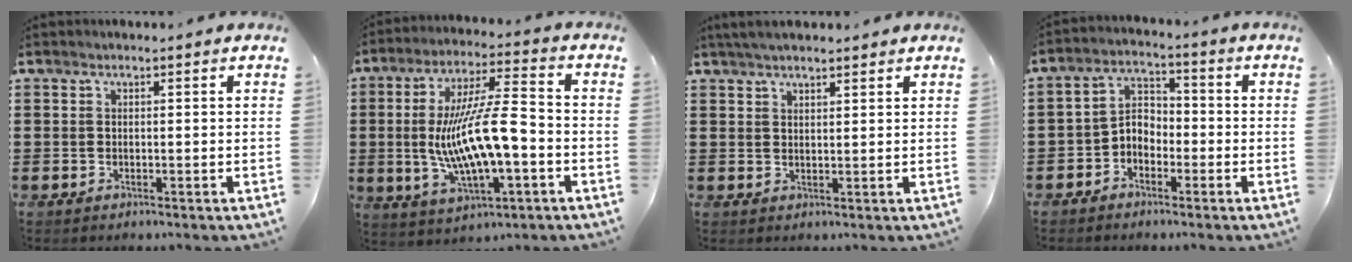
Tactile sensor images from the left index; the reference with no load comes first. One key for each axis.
{"total": 13.7, "fx": -2.3, "fy": 3.8, "fz": 12.9, "tx": -0.265, "ty": -0.005, "tz": -0.046}
{"total": 2.8, "fx": 2.5, "fy": 0.5, "fz": 1.3, "tx": -0.031, "ty": 0.004, "tz": 0.047}
{"total": 3.7, "fx": -2.4, "fy": 2.5, "fz": 1.4, "tx": -0.042, "ty": 0.006, "tz": -0.055}